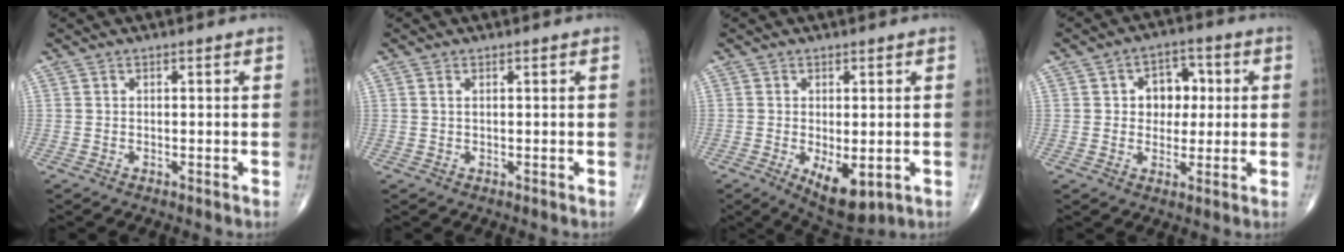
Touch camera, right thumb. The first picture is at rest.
{"total": 0.7, "force": [0.3, 0.2, 0.5], "torque": [-0.015, 0.007, 0.007]}
{"total": 7.8, "force": [-2.1, 3.6, 6.6], "torque": [-0.094, -0.013, -0.017]}
{"total": 7.5, "force": [1.2, 5.7, 4.8], "torque": [-0.026, 0.008, 0.013]}